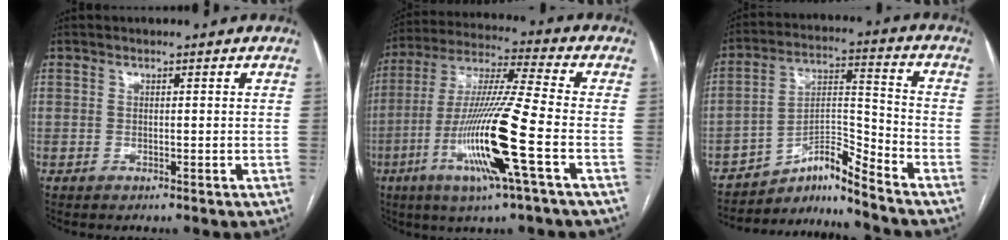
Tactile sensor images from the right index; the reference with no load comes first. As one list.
[{"total": 17.0, "force": [-5.5, -0.7, 16.0], "torque": [-0.323, -0.018, -0.110]}, {"total": 8.4, "force": [-7.8, -1.3, 2.7], "torque": [-0.053, 0.028, -0.133]}]